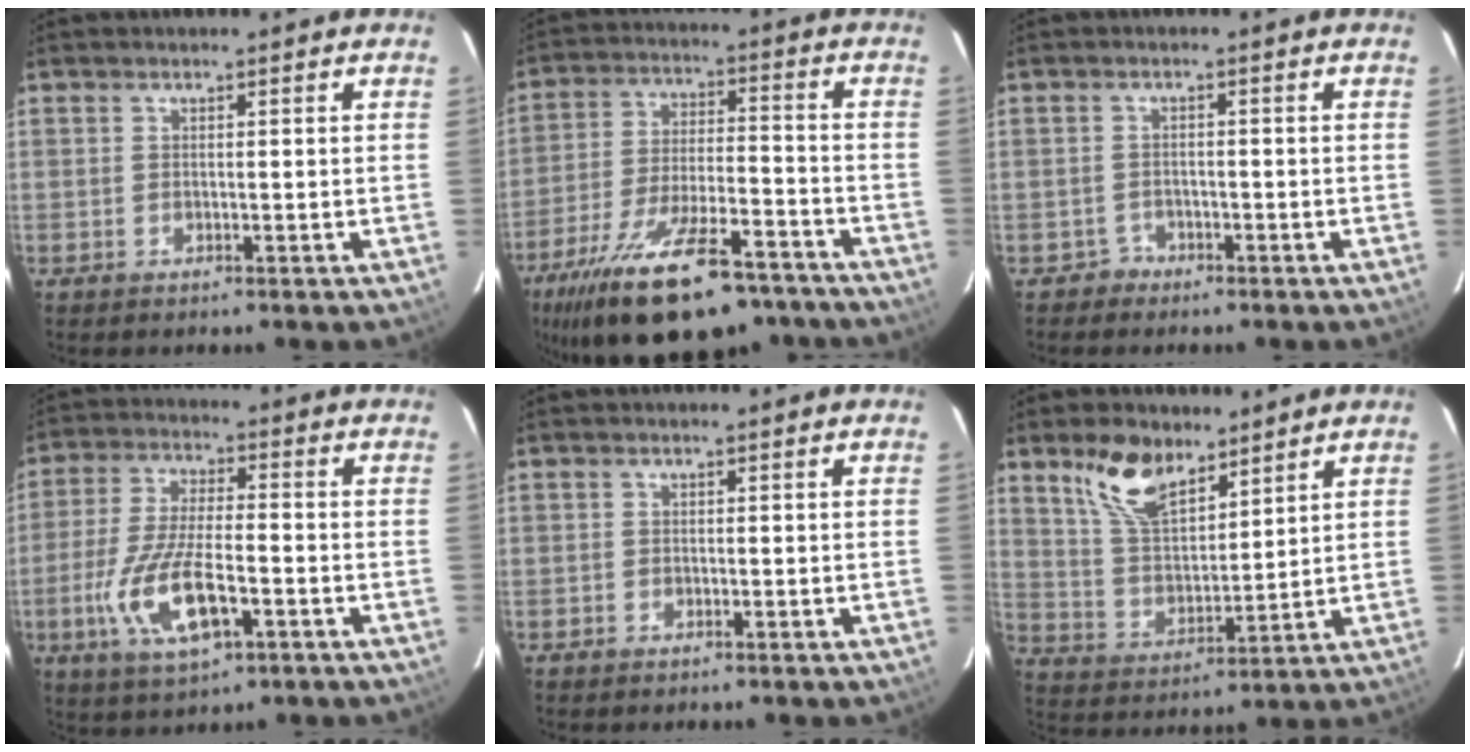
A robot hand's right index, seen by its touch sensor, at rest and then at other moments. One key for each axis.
{"total": 24.0, "fx": -17.8, "fy": 8.1, "fz": 13.9, "tx": -0.262, "ty": -0.034, "tz": -0.269}
{"total": 2.0, "fx": -1.5, "fy": 1.4, "fz": -0.4, "tx": 0.005, "ty": 0.009, "tz": -0.025}
{"total": 13.7, "fx": -5.1, "fy": 4.7, "fz": 11.8, "tx": -0.248, "ty": -0.017, "tz": -0.091}
{"total": 0.8, "fx": -0.5, "fy": 0.5, "fz": 0.0, "tx": -0.001, "ty": 0.003, "tz": -0.009}
{"total": 11.2, "fx": 7.7, "fy": 5.1, "fz": 6.4, "tx": -0.120, "ty": 0.011, "tz": 0.153}